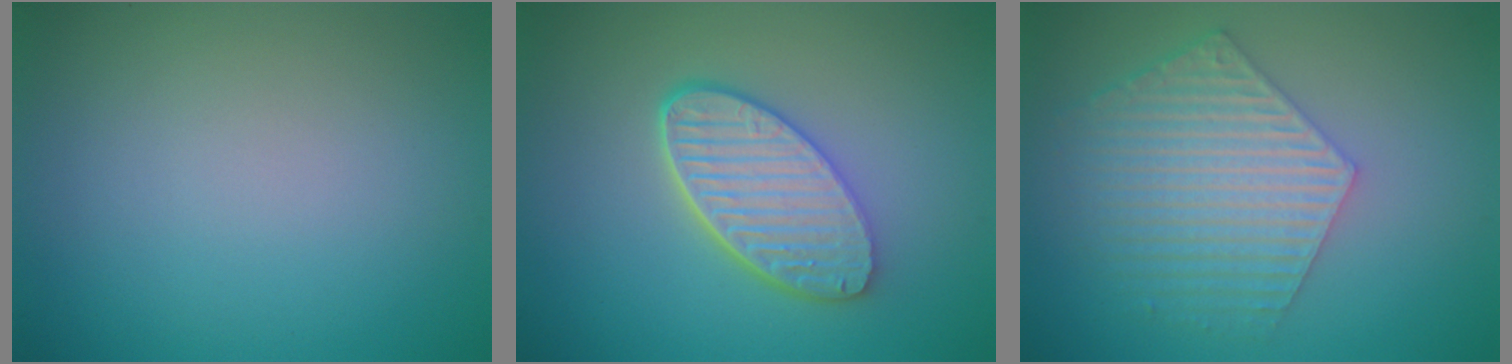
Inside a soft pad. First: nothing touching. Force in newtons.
{"total": 5.6, "press": 4.4, "slide": 3.4}
{"total": 5.9, "press": 4.4, "slide": 4.0}